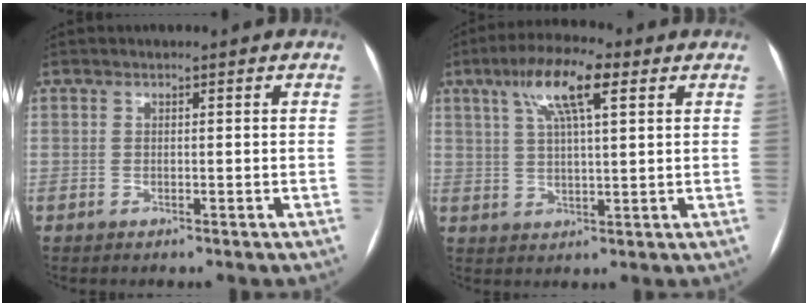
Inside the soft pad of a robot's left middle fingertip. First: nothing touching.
{"total": 9.6, "force": [4.5, 1.9, 8.2], "torque": [-0.155, 0.023, 0.077]}